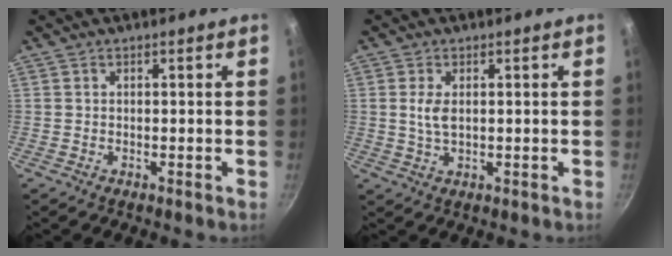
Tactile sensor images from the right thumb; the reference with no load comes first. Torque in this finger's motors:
{"motor_torque": [-0.39, 0.59, 0.09, 0.55, 0.02]}